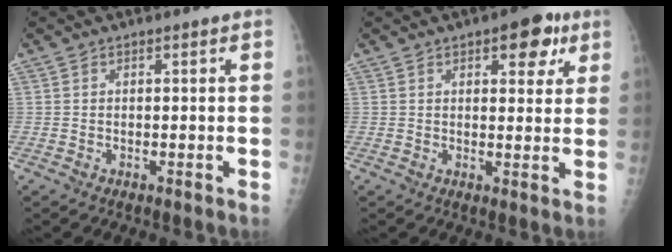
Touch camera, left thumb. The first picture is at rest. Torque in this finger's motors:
{"motor_torque": [0.76, 0.54, 0.57, -0.10, 0.01]}